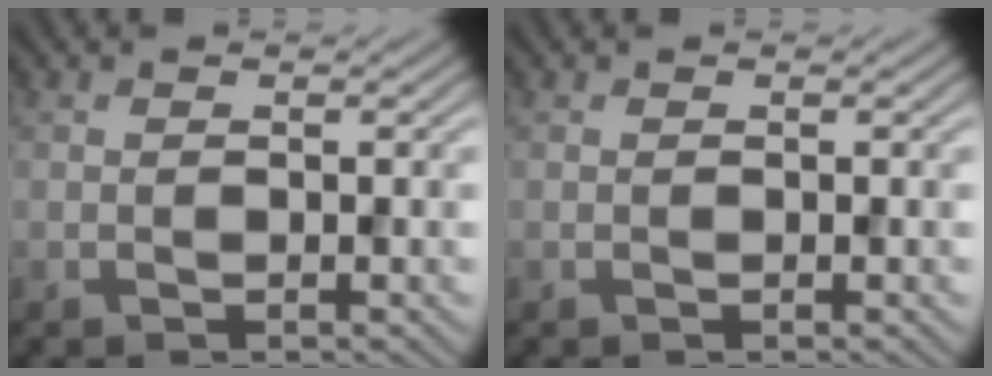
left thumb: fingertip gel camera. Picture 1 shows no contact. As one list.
[{"total": 0.0}]